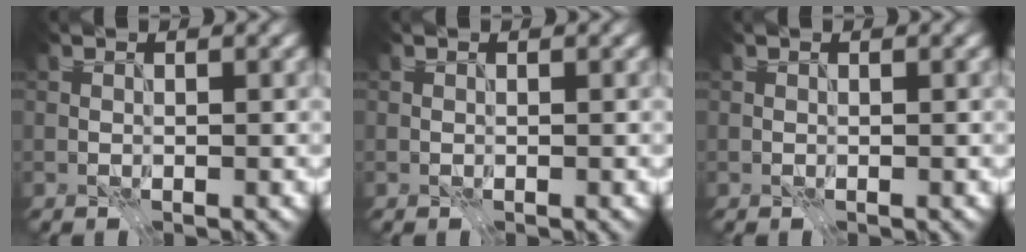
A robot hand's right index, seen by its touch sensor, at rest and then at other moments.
{"total": 0.0}
{"total": 0.0}